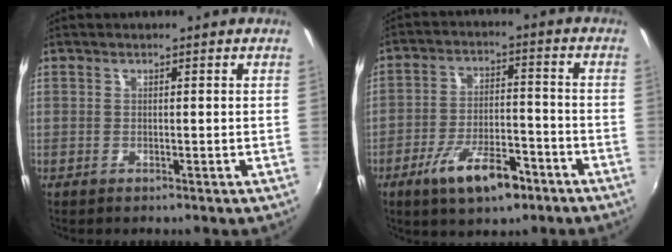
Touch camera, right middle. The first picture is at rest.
{"total": 11.1, "force": [-6.7, 4.2, 7.8], "torque": [-0.154, -0.004, -0.108]}